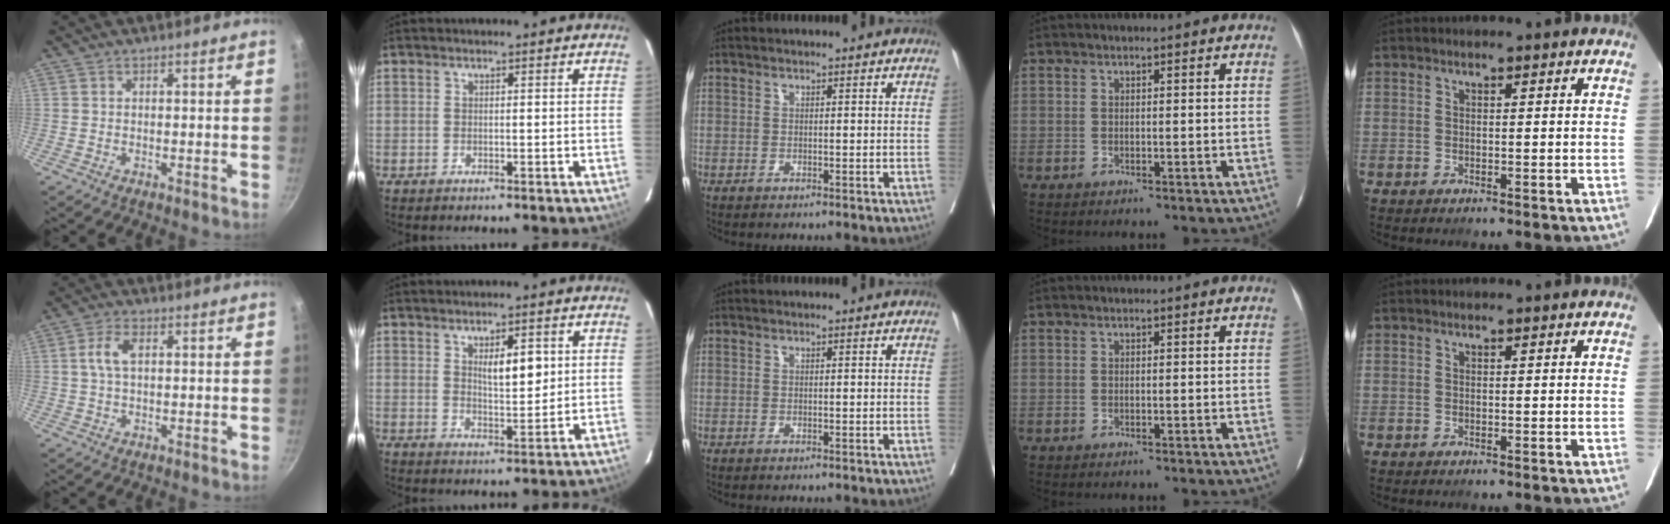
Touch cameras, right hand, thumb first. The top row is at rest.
{"thumb": {"total": 4.6, "force": [0.9, 2.4, 3.8], "torque": [-0.087, 0.009, 0.016]}, "index": {"total": 5.5, "force": [1.7, 1.9, 4.9], "torque": [-0.082, -0.002, 0.032]}}